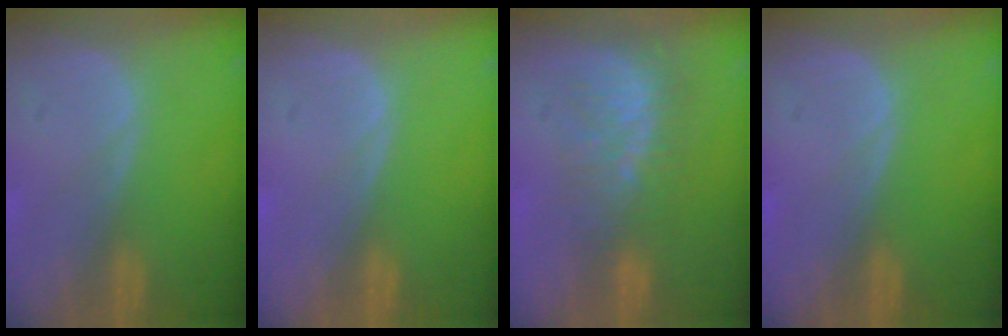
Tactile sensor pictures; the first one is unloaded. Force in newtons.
{"total": 0.0}
{"total": 7.8, "press": 7.0, "slide": 3.3}
{"total": 0.0}